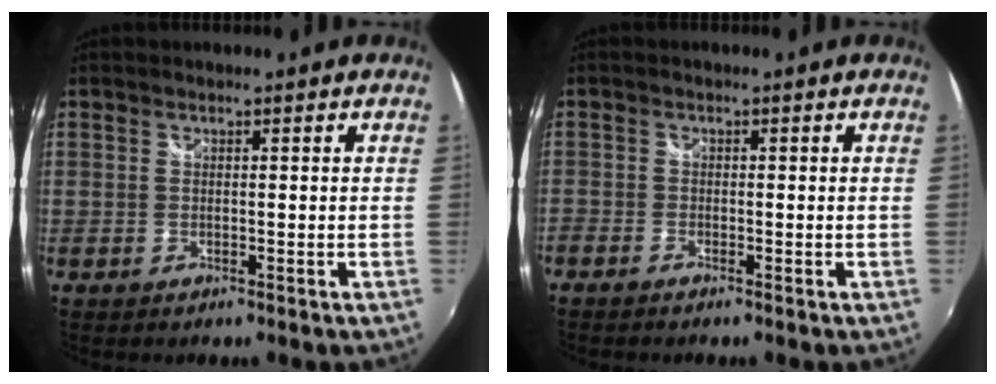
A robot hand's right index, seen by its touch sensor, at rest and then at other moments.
{"total": 1.5, "force": [-1.3, 0.6, 0.4], "torque": [-0.017, -0.004, -0.030]}